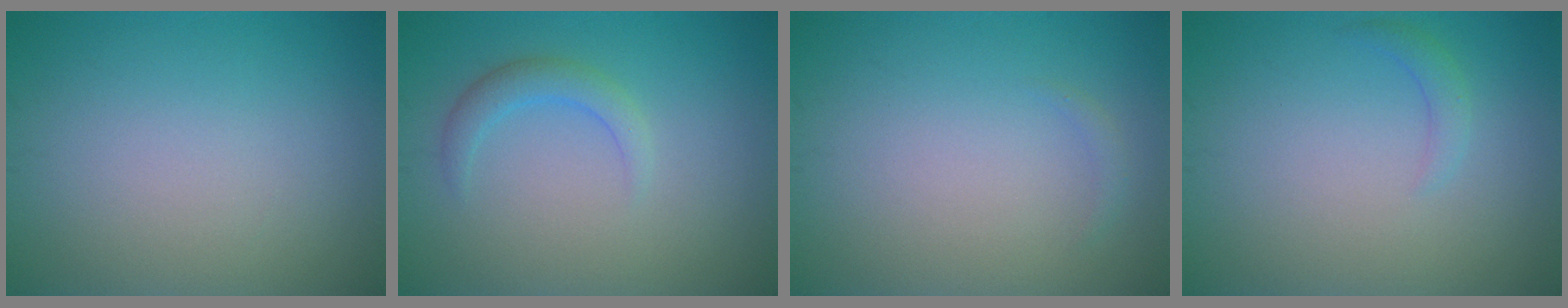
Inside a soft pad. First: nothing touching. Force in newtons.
{"total": 2.0, "press": 2.0, "slide": 0.1}
{"total": 0.6, "press": 0.6, "slide": 0.0}
{"total": 1.3, "press": 1.3, "slide": 0.1}